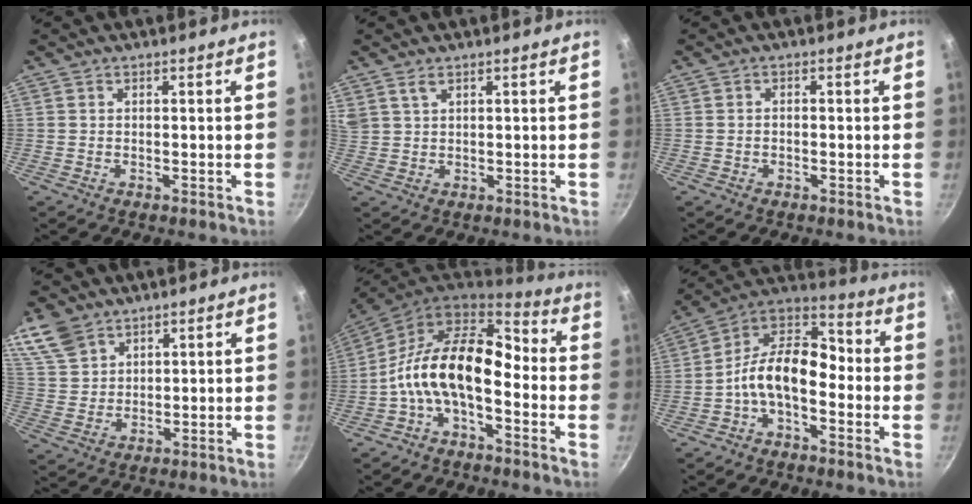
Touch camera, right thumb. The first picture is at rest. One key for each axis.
{"total": 3.6, "fx": 2.3, "fy": 1.8, "fz": 2.1, "tx": -0.043, "ty": 0.002, "tz": 0.054}
{"total": 0.9, "fx": -0.4, "fy": 0.6, "fz": 0.6, "tx": -0.014, "ty": 0.007, "tz": -0.008}
{"total": 8.5, "fx": 5.8, "fy": 5.4, "fz": 3.1, "tx": -0.042, "ty": -0.014, "tz": 0.126}
{"total": 15.4, "fx": -3.5, "fy": 8.4, "fz": 12.4, "tx": -0.212, "ty": 0.055, "tz": -0.086}
{"total": 12.9, "fx": -3.8, "fy": 7.5, "fz": 9.8, "tx": -0.154, "ty": 0.062, "tz": -0.093}